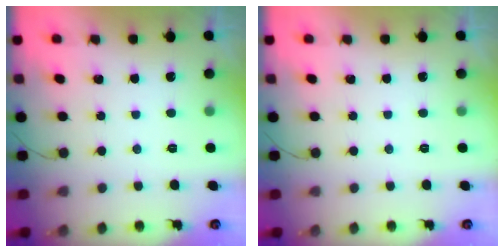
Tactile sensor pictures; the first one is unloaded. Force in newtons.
{"total": 0.0}